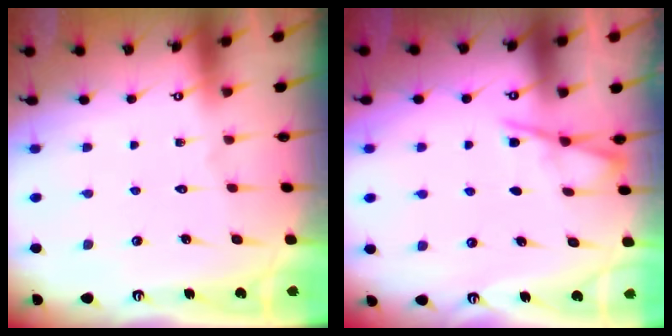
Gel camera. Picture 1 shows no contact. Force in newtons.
{"total": 5.2, "press": 5.2, "slide": 0.6}